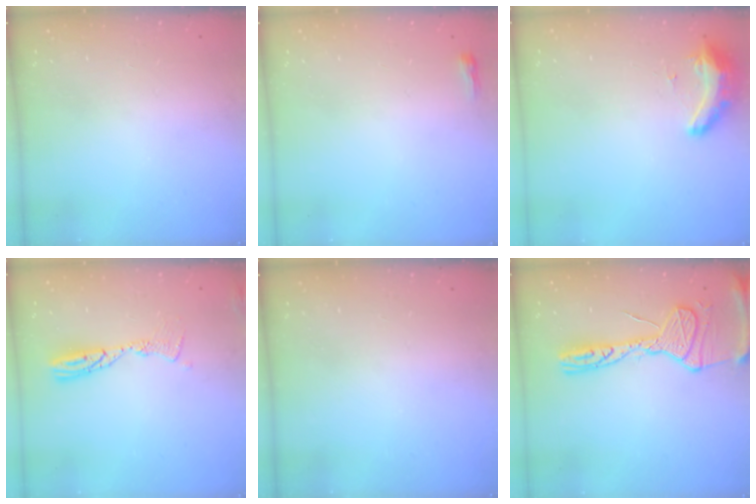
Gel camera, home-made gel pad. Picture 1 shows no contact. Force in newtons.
{"total": 2.3, "press": 2.2, "slide": 0.7}
{"total": 9.0, "press": 8.7, "slide": 2.3}
{"total": 9.7, "press": 9.7, "slide": 0.9}
{"total": 0.0}
{"total": 16.8, "press": 16.7, "slide": 1.7}